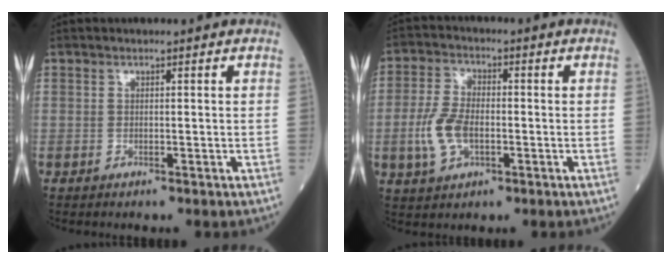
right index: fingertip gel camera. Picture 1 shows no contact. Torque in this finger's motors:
{"motor_torque": [0.37, -0.24, 0.19, 0.10]}